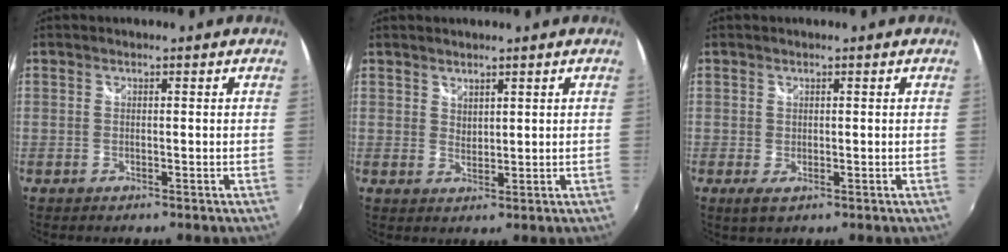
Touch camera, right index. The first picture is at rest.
{"total": 1.8, "force": [1.7, 0.8, 0.2], "torque": [0.001, 0.001, 0.030]}
{"total": 1.6, "force": [0.0, 1.1, 1.1], "torque": [-0.020, -0.005, 0.000]}